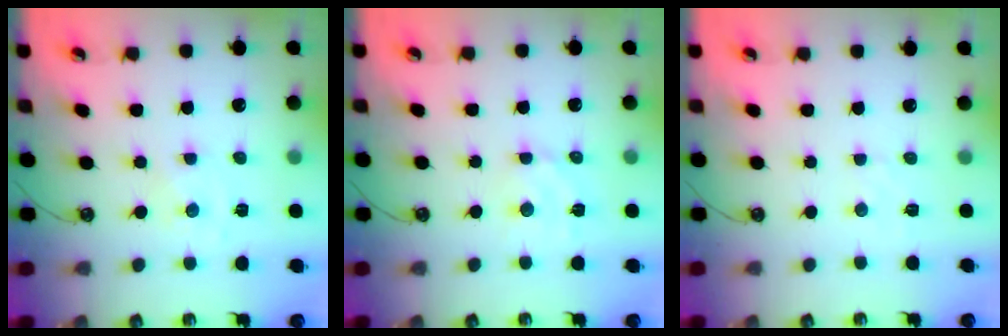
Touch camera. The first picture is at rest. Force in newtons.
{"total": 3.8, "press": 3.8, "slide": 0.3}
{"total": 2.7, "press": 2.7, "slide": 0.4}